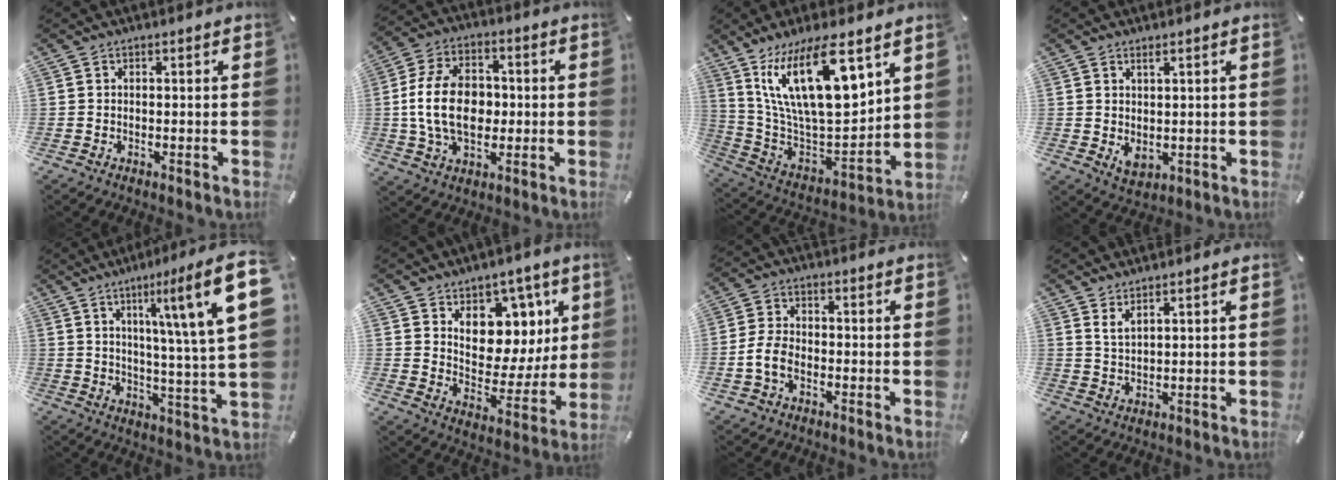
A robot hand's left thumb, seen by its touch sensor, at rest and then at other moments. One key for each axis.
{"total": 14.0, "fx": -0.5, "fy": 9.7, "fz": 10.0, "tx": -0.209, "ty": 0.017, "tz": -0.008}
{"total": 23.0, "fx": 12.2, "fy": 8.6, "fz": 17.5, "tx": -0.335, "ty": -0.074, "tz": 0.201}
{"total": 3.1, "fx": 0.8, "fy": 1.9, "fz": 2.3, "tx": -0.041, "ty": -0.008, "tz": 0.014}
{"total": 19.4, "fx": 8.4, "fy": 2.1, "fz": 17.4, "tx": -0.250, "ty": -0.052, "tz": 0.106}
{"total": 10.9, "fx": 5.0, "fy": 9.0, "fz": 3.4, "tx": -0.027, "ty": -0.065, "tz": 0.096}
{"total": 5.9, "fx": -2.0, "fy": 3.9, "fz": 3.9, "tx": -0.090, "ty": 0.006, "tz": -0.040}
{"total": 2.8, "fx": 2.3, "fy": 0.6, "fz": 1.5, "tx": -0.033, "ty": -0.006, "tz": 0.043}